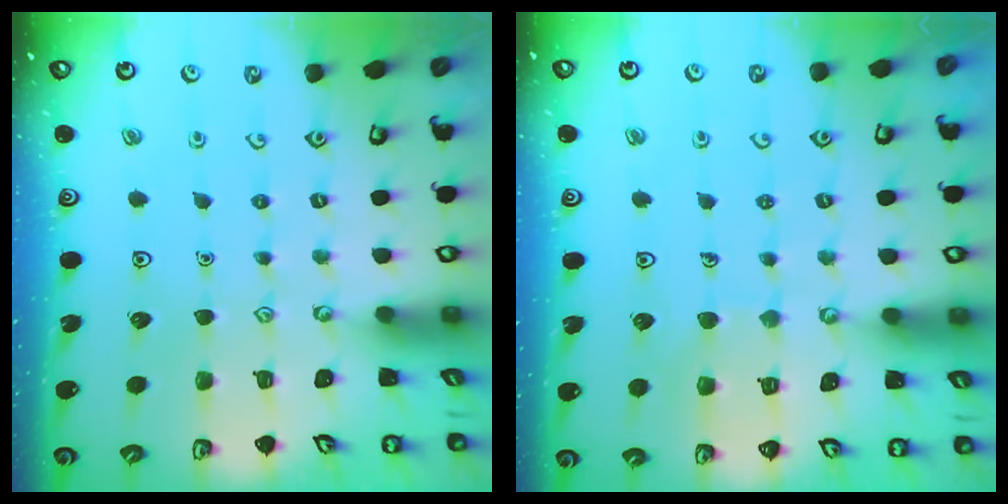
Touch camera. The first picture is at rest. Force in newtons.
{"total": 6.2, "press": 6.2, "slide": 0.5}